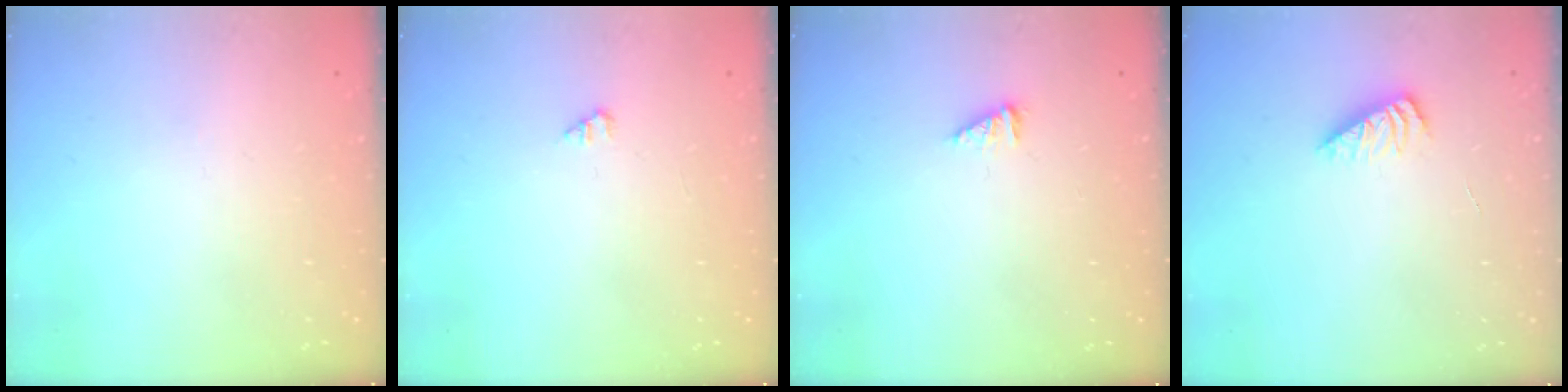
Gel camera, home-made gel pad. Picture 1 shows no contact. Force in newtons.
{"total": 1.0, "press": 1.0, "slide": 0.2}
{"total": 1.7, "press": 1.7, "slide": 0.2}
{"total": 2.5, "press": 2.5, "slide": 0.4}